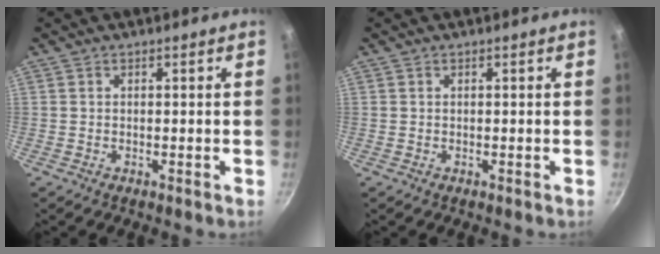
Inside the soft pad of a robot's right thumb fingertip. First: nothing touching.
{"total": 0.0}